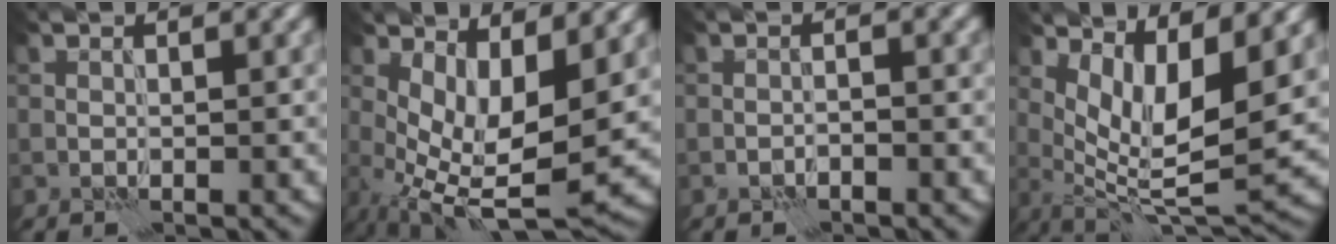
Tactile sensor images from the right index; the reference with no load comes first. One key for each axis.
{"total": 8.3, "fx": 0.2, "fy": 3.3, "fz": 7.6, "tx": -0.149, "ty": -0.018, "tz": 0.010}
{"total": 1.1, "fx": -0.9, "fy": 0.2, "fz": 0.4, "tx": -0.008, "ty": 0.003, "tz": -0.018}
{"total": 7.5, "fx": 2.8, "fy": 2.2, "fz": 6.6, "tx": -0.121, "ty": -0.012, "tz": 0.060}